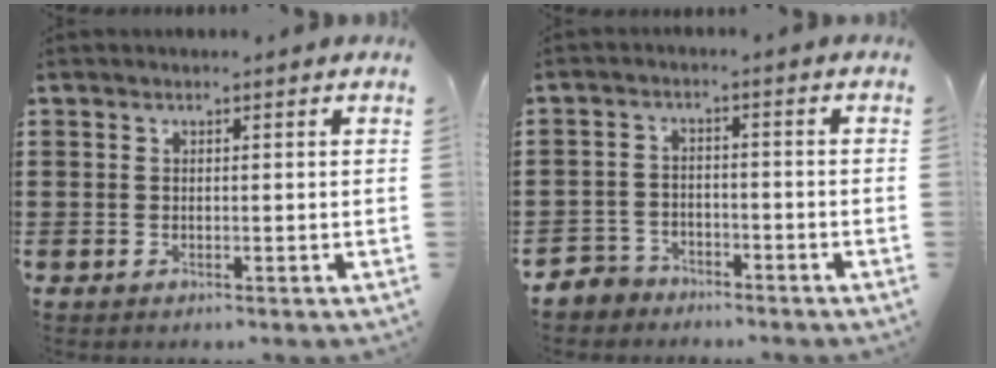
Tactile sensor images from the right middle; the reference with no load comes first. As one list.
[{"total": 3.3, "force": [-3.1, 1.1, -0.2], "torque": [-0.012, -0.002, -0.070]}]